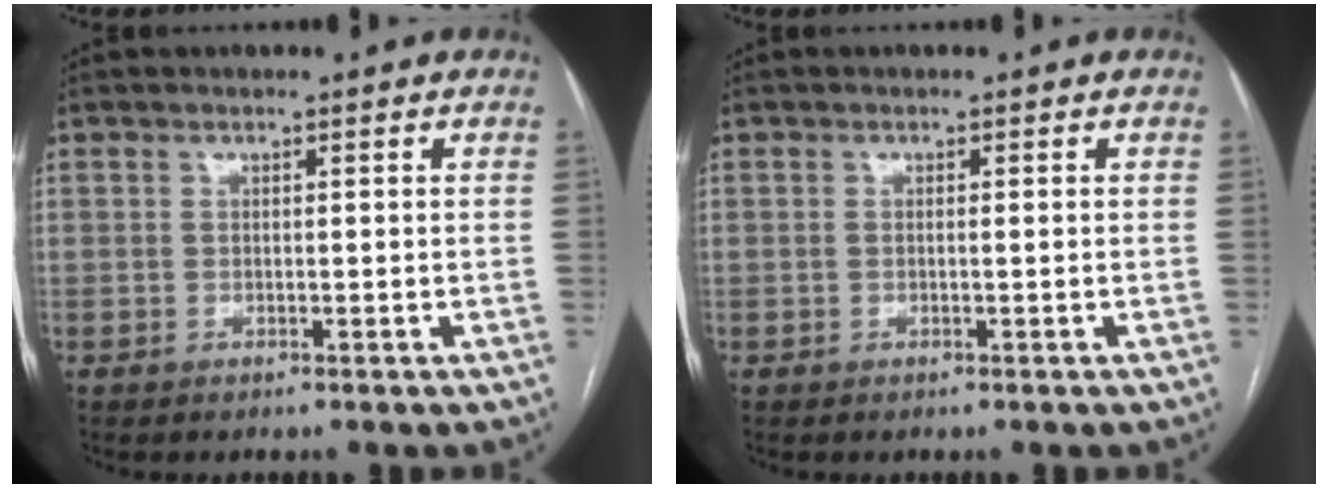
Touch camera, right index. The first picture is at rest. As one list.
[{"total": 0.7, "force": [0.0, 0.1, 0.7], "torque": [-0.015, -0.001, 0.001]}]